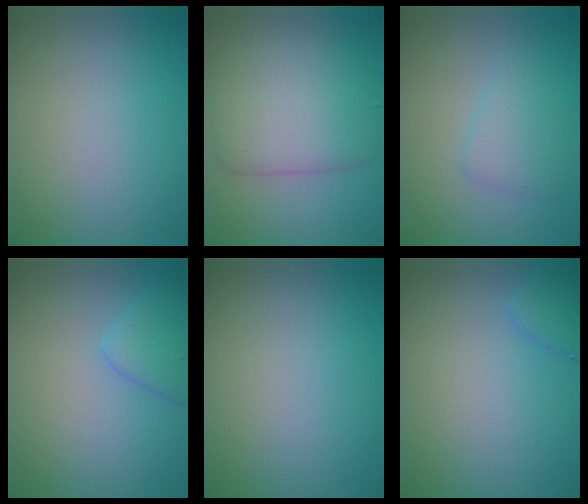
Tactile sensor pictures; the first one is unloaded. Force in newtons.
{"total": 6.0, "press": 6.0, "slide": 0.2}
{"total": 2.1, "press": 2.1, "slide": 0.0}
{"total": 2.3, "press": 2.3, "slide": 0.1}
{"total": 0.0}
{"total": 1.5, "press": 1.5, "slide": 0.1}